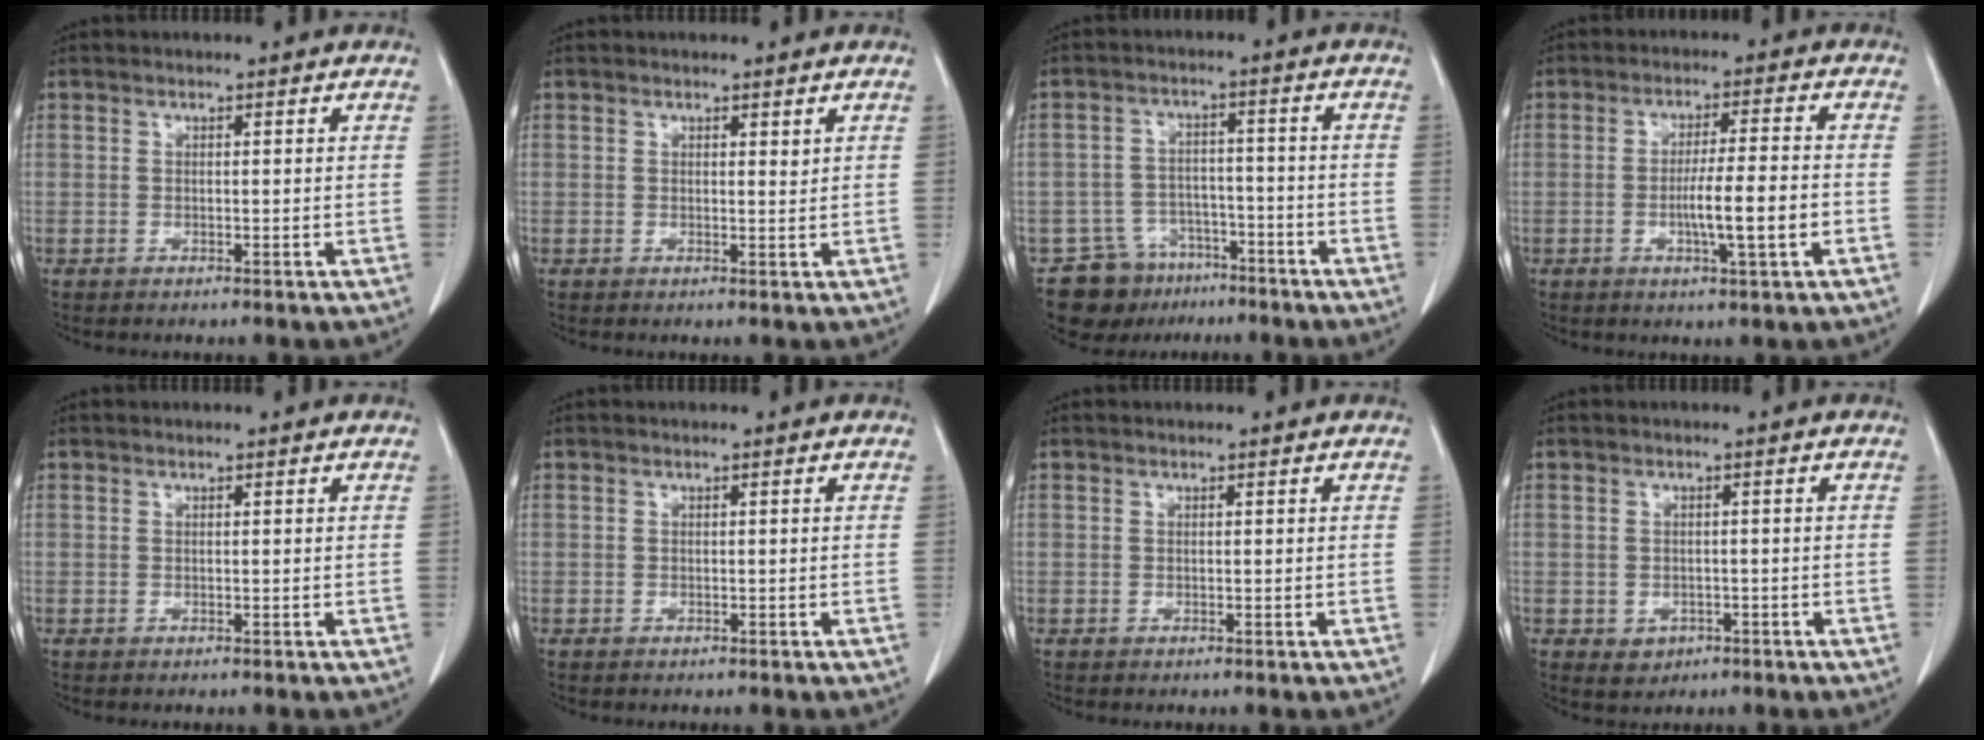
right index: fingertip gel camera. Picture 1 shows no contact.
{"total": 0.7, "force": [0.5, 0.2, 0.4], "torque": [-0.008, -0.005, 0.006]}
{"total": 8.7, "force": [-6.3, 5.9, 1.0], "torque": [-0.013, 0.023, -0.094]}
{"total": 7.4, "force": [-2.0, -0.1, 7.1], "torque": [-0.119, -0.004, -0.033]}
{"total": 0.0}
{"total": 0.0}
{"total": 0.0}
{"total": 2.5, "force": [-1.0, 2.1, 0.8], "torque": [-0.008, 0.004, -0.003]}